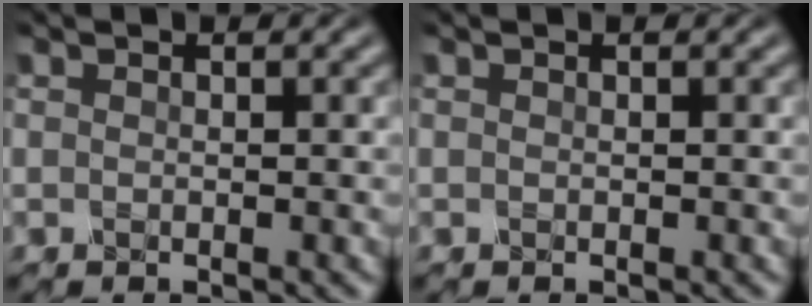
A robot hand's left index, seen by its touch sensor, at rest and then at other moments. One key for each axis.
{"total": 0.0}